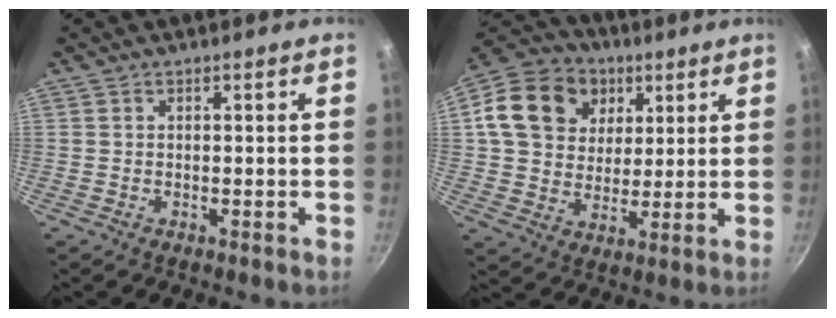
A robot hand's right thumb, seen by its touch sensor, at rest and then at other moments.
{"total": 17.5, "force": [5.4, 14.2, 8.8], "torque": [-0.147, 0.008, 0.085]}